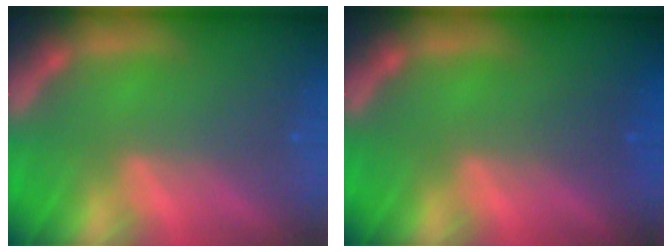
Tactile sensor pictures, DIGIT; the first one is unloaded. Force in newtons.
{"total": 0.9}